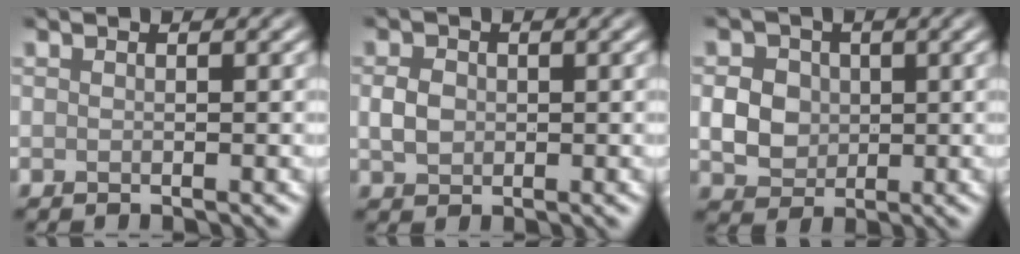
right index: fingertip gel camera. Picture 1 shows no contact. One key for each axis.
{"total": 2.1, "fx": 0.0, "fy": 1.7, "fz": 1.2, "tx": -0.027, "ty": 0.001, "tz": -0.002}
{"total": 3.5, "fx": 0.1, "fy": 3.0, "fz": 1.8, "tx": -0.036, "ty": -0.002, "tz": 0.001}